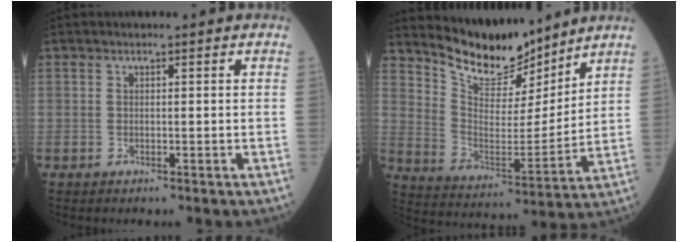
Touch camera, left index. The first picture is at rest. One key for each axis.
{"total": 12.1, "fx": 11.2, "fy": 2.8, "fz": 3.7, "tx": -0.074, "ty": -0.007, "tz": 0.212}